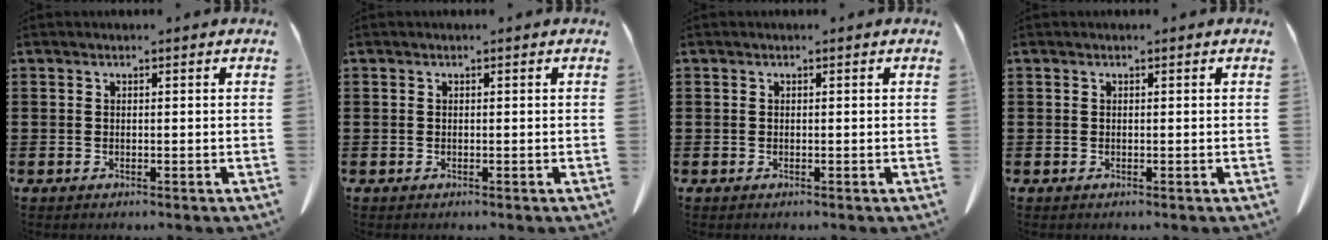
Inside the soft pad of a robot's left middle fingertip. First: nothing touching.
{"total": 0.0}
{"total": 0.0}
{"total": 0.0}